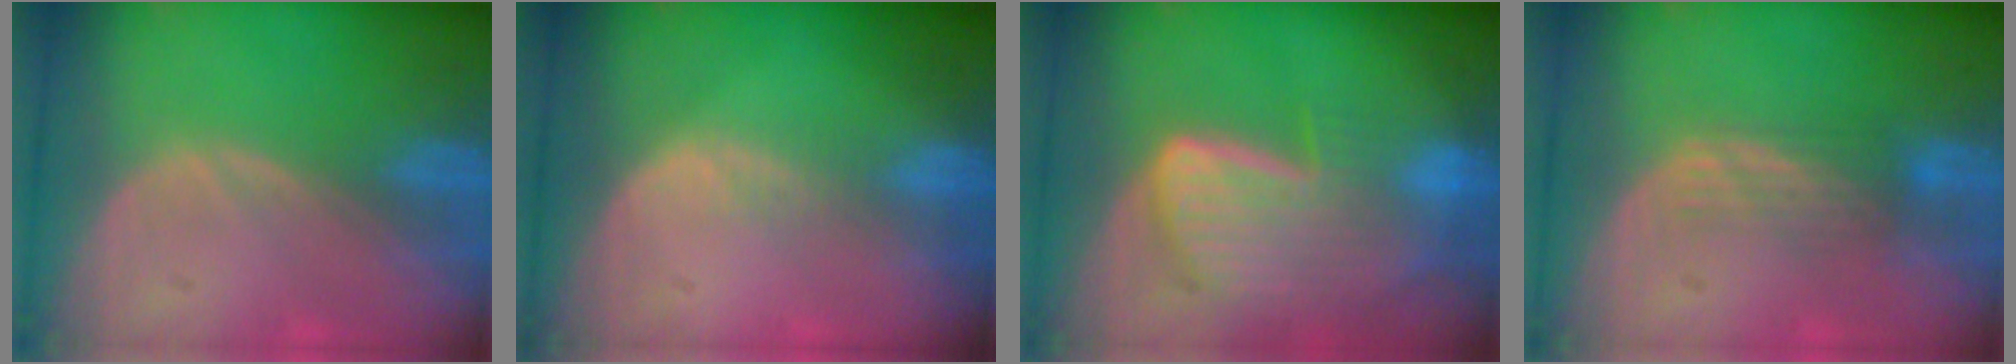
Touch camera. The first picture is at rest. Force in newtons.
{"total": 2.0, "press": 1.1, "slide": 1.7}
{"total": 9.3, "press": 8.1, "slide": 4.6}
{"total": 3.5, "press": 3.1, "slide": 1.7}